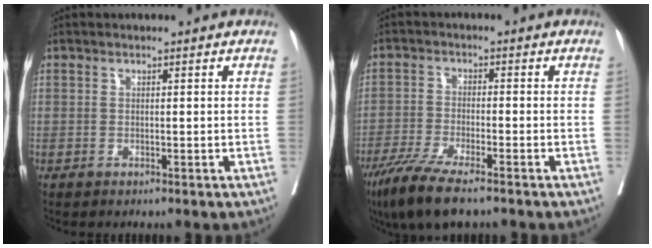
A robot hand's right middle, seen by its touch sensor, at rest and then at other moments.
{"total": 9.0, "force": [-6.5, 1.0, 6.1], "torque": [-0.112, -0.024, -0.112]}